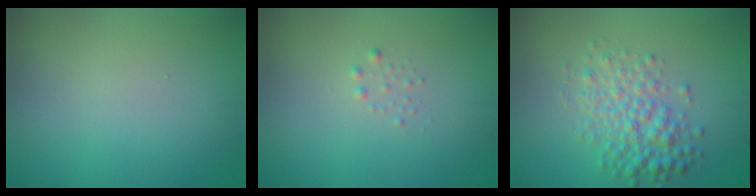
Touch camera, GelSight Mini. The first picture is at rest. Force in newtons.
{"total": 0.6, "press": 0.6, "slide": 0.0}
{"total": 4.0, "press": 4.0, "slide": 0.0}